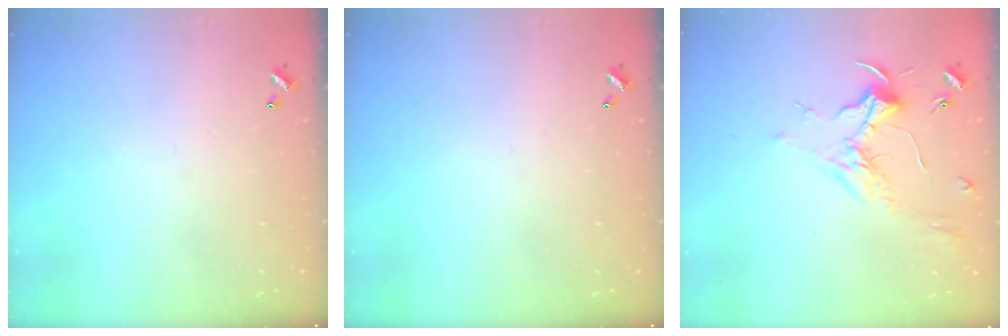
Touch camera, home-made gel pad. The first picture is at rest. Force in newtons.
{"total": 0.0}
{"total": 1.8, "press": 1.7, "slide": 0.7}